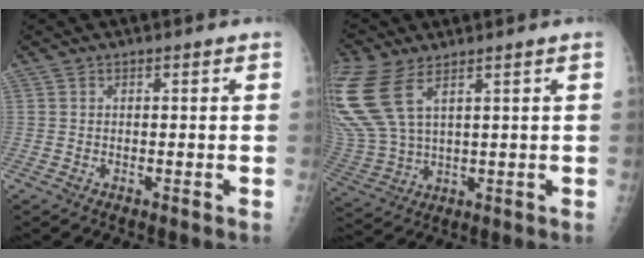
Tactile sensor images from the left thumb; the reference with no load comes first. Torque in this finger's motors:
{"motor_torque": [1.81, 3.03, 1.47, -1.30, 0.70]}